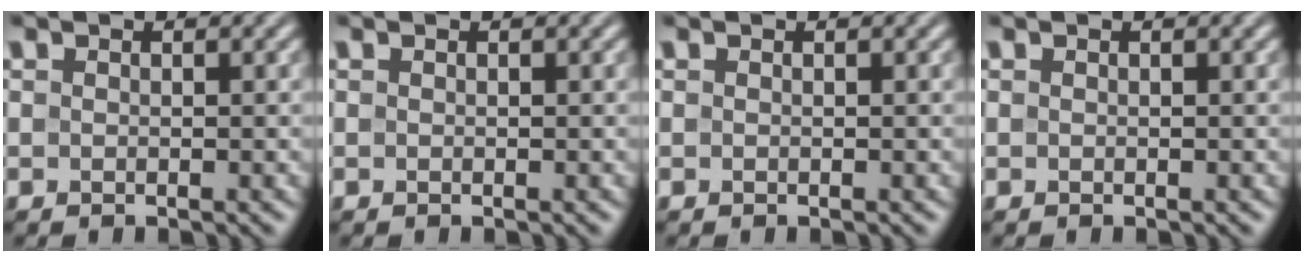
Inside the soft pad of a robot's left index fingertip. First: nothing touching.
{"total": 0.0}
{"total": 0.0}
{"total": 0.0}